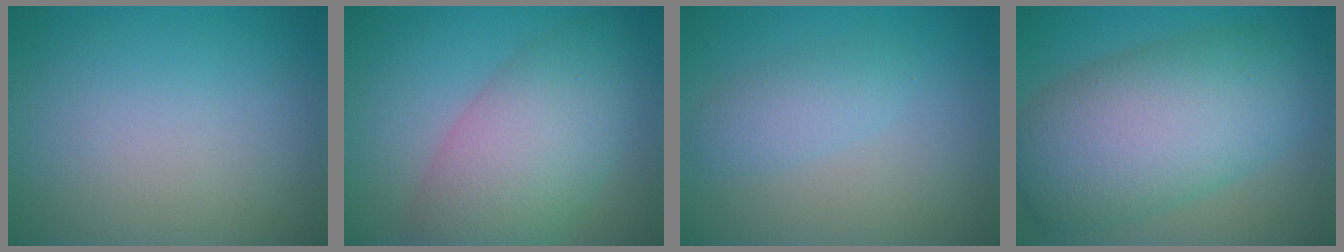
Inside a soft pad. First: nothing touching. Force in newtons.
{"total": 8.0, "press": 8.0, "slide": 0.5}
{"total": 2.0, "press": 2.0, "slide": 0.1}
{"total": 11.1, "press": 11.1, "slide": 0.3}